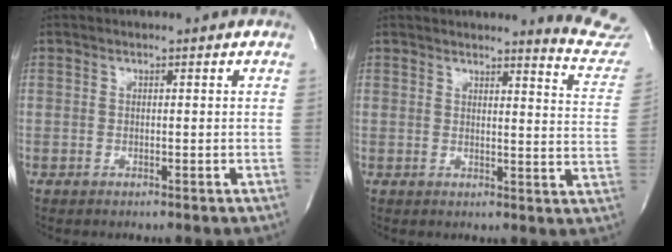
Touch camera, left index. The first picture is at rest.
{"total": 9.7, "force": [9.7, -0.6, 0.9], "torque": [0.003, -0.100, 0.080]}